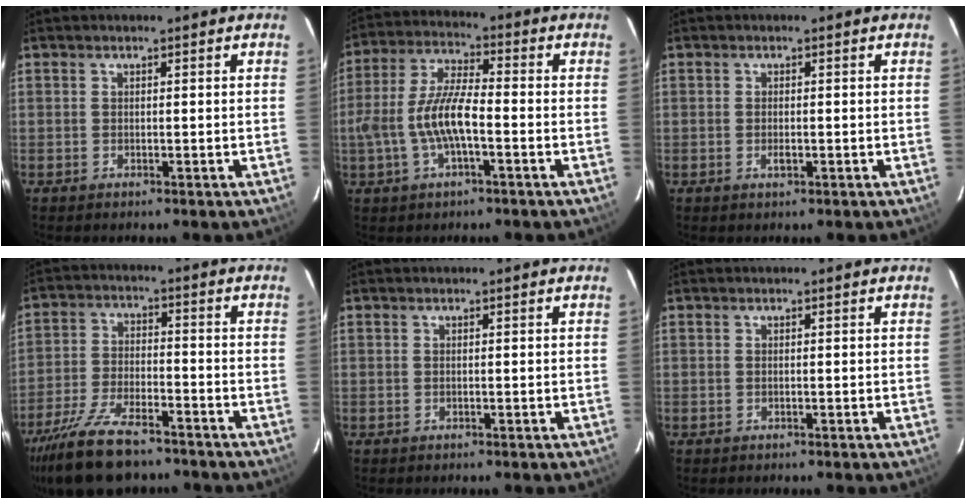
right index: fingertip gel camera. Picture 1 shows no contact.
{"total": 10.7, "force": [-3.0, 3.4, 9.8], "torque": [-0.206, 0.005, -0.054]}
{"total": 1.4, "force": [-0.5, 0.7, 1.1], "torque": [-0.021, -0.001, -0.008]}
{"total": 16.0, "force": [-12.7, 5.3, 8.2], "torque": [-0.183, -0.028, -0.224]}
{"total": 0.0}
{"total": 0.0}